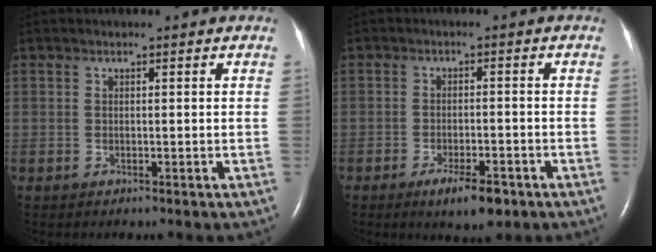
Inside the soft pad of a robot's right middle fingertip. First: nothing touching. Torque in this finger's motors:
{"motor_torque": [0.77, -0.83, 0.11, 0.03]}